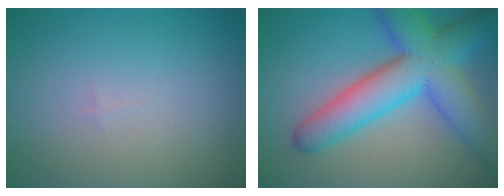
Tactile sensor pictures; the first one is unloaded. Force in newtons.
{"total": 9.6, "press": 9.6, "slide": 0.2}